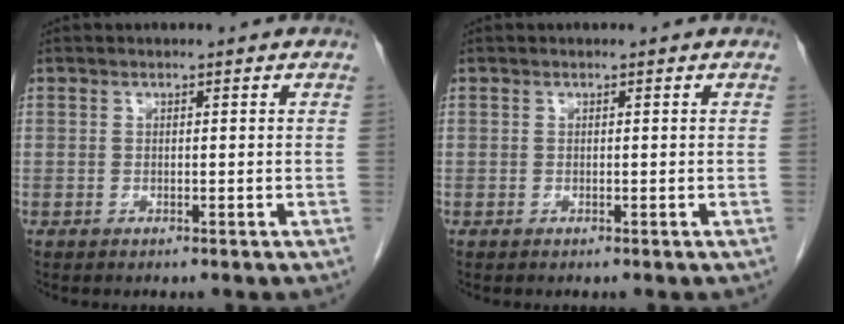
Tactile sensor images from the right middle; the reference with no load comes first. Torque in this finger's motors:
{"motor_torque": [0.00, 0.00, 0.00, 0.00]}